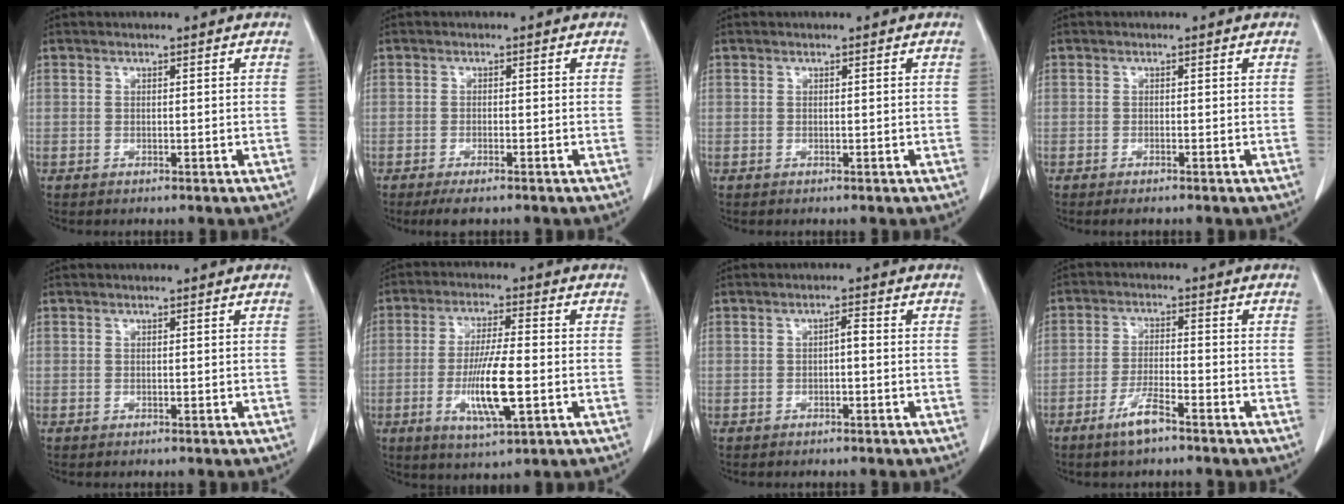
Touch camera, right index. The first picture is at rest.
{"total": 2.9, "force": [-2.1, 0.4, 1.9], "torque": [-0.032, -0.006, -0.036]}
{"total": 0.0}
{"total": 1.2, "force": [-1.0, 0.0, 0.7], "torque": [-0.014, -0.004, -0.014]}
{"total": 0.0}
{"total": 10.0, "force": [-2.4, 1.4, 9.6], "torque": [-0.183, -0.012, -0.043]}
{"total": 1.4, "force": [-0.2, 0.4, 1.3], "torque": [-0.020, 0.004, -0.004]}
{"total": 5.1, "force": [-3.5, 0.6, 3.6], "torque": [-0.075, -0.005, -0.068]}